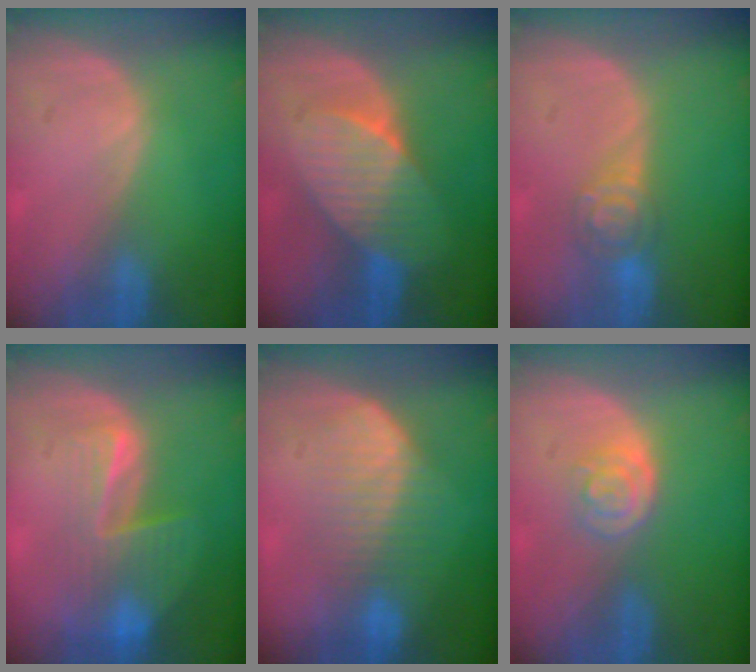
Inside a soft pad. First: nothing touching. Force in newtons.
{"total": 7.2, "press": 7.0, "slide": 1.8}
{"total": 4.6, "press": 4.5, "slide": 0.8}
{"total": 8.3, "press": 7.2, "slide": 4.3}
{"total": 6.8, "press": 6.6, "slide": 1.5}
{"total": 3.4, "press": 3.3, "slide": 0.9}